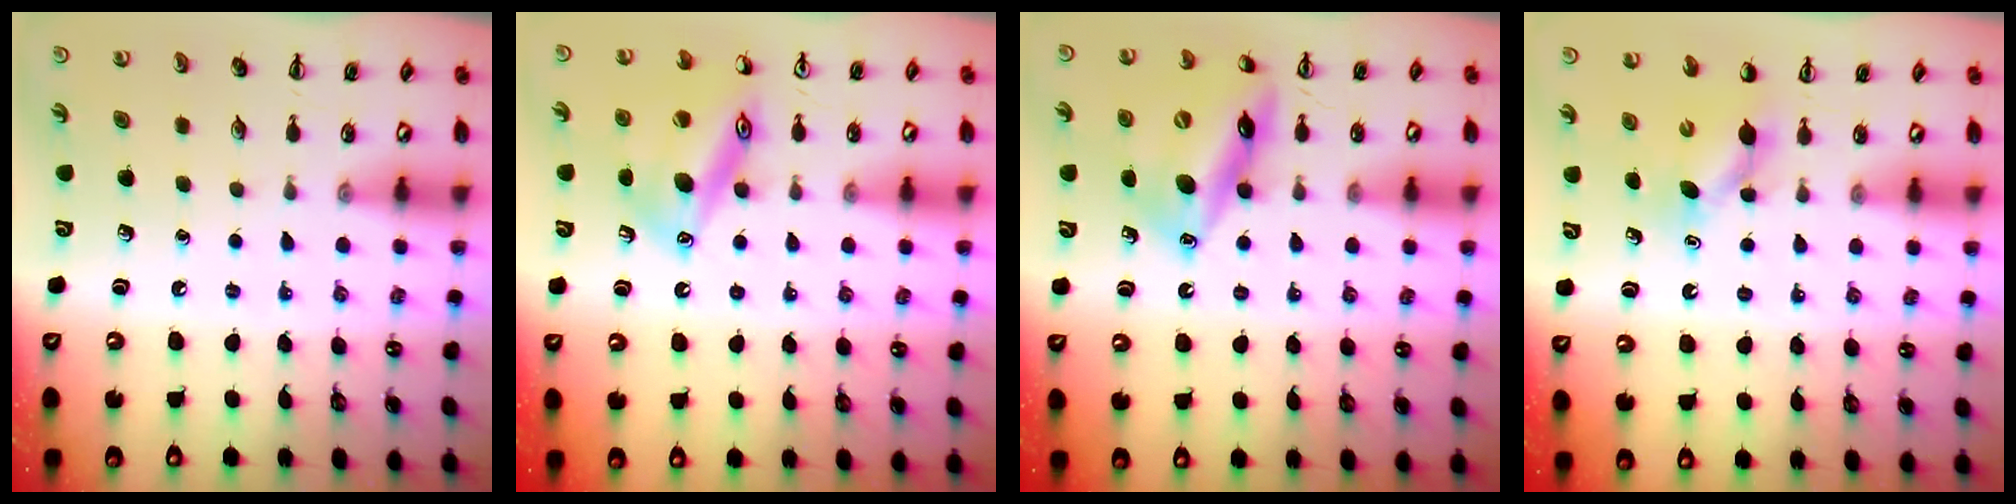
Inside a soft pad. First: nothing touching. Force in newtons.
{"total": 16.8, "press": 16.7, "slide": 1.8}
{"total": 16.0, "press": 15.4, "slide": 4.0}
{"total": 4.2, "press": 4.2, "slide": 0.3}